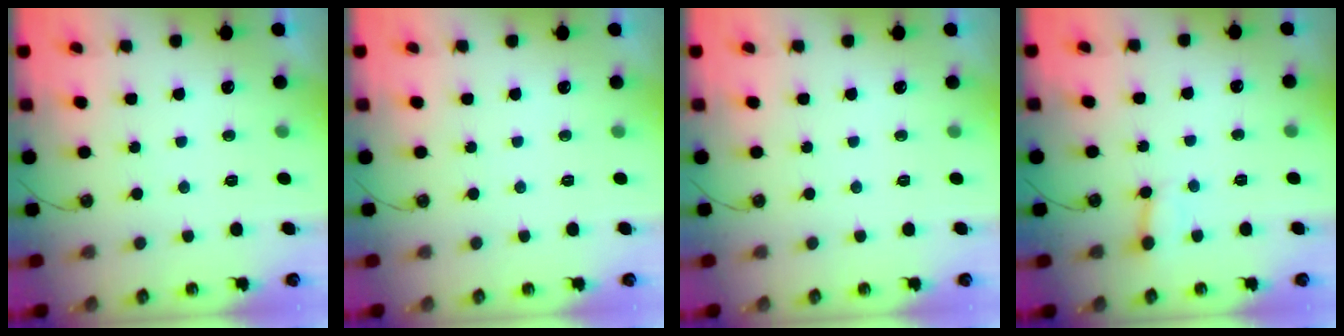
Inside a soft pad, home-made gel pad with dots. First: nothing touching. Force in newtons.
{"total": 0.0}
{"total": 0.0}
{"total": 2.7, "press": 2.7, "slide": 0.4}